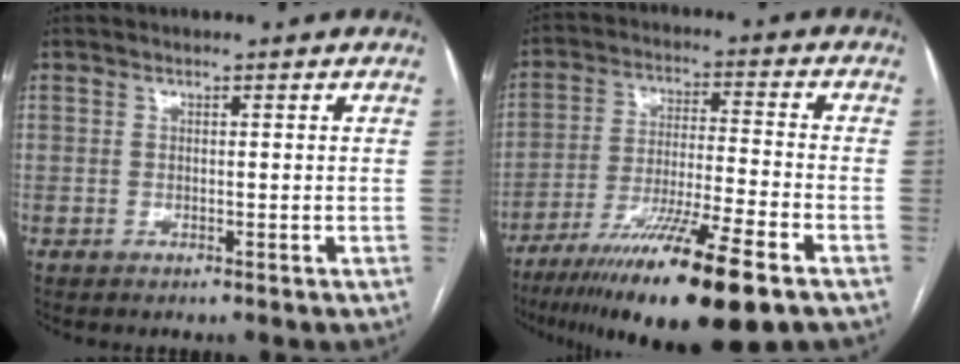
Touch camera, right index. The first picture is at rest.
{"total": 17.8, "force": [-11.7, 0.3, 13.4], "torque": [-0.215, -0.039, -0.200]}